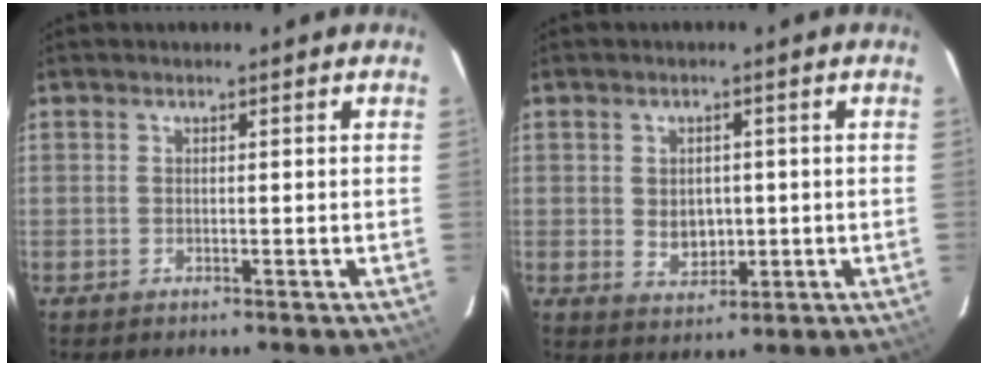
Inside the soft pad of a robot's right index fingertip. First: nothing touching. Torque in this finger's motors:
{"motor_torque": [0.07, 0.00, 0.12, 0.04]}